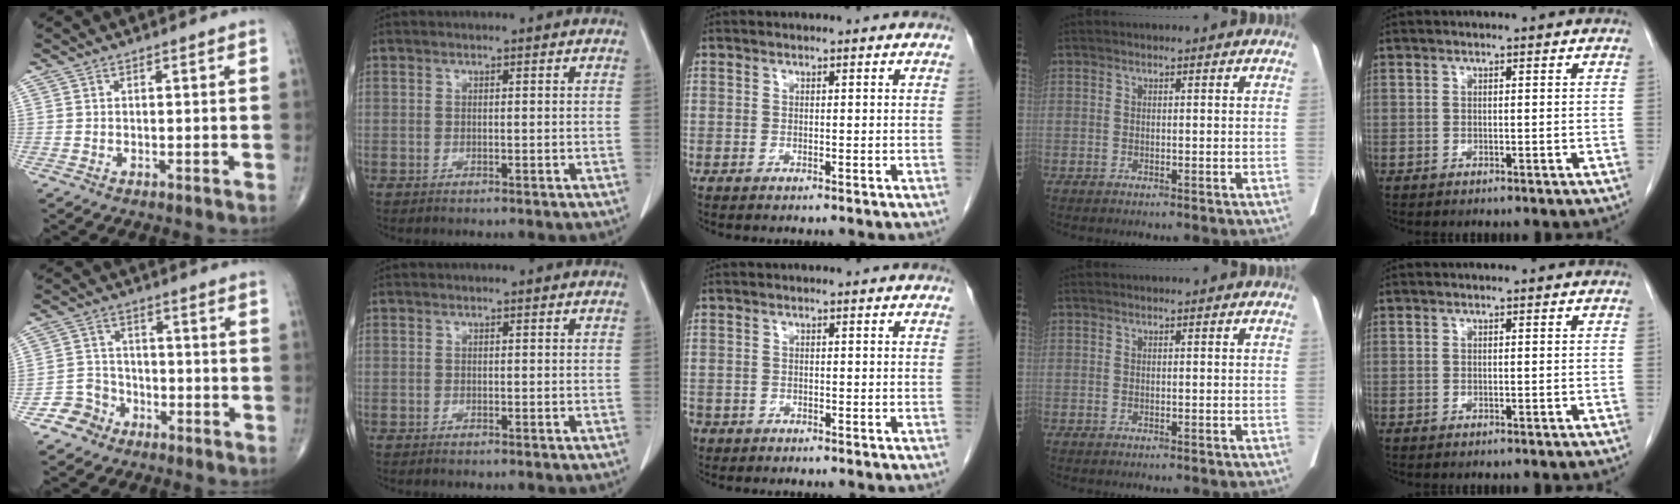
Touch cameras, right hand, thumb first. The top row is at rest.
{"thumb": {"total": 5.8, "force": [-3.6, 4.5, 0.3], "torque": [0.026, 0.031, -0.072]}, "middle": {"total": 3.5, "force": [-2.5, 2.4, 0.8], "torque": [-0.021, -0.001, -0.046]}}